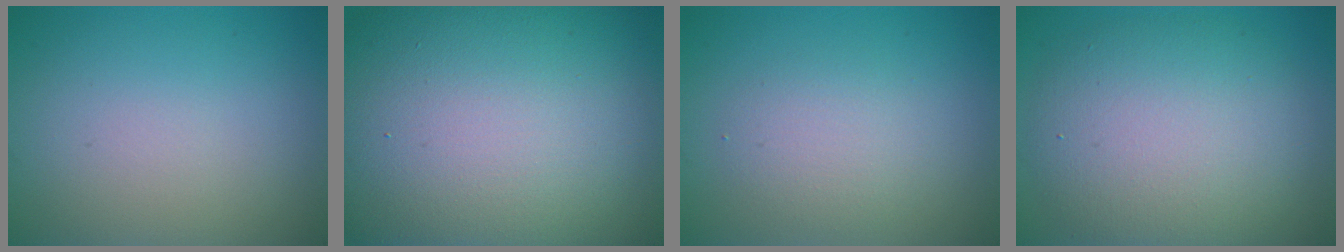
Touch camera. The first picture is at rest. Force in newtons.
{"total": 23.7, "press": 23.6, "slide": 1.3}
{"total": 2.3, "press": 2.3, "slide": 0.1}
{"total": 8.7, "press": 8.7, "slide": 0.4}